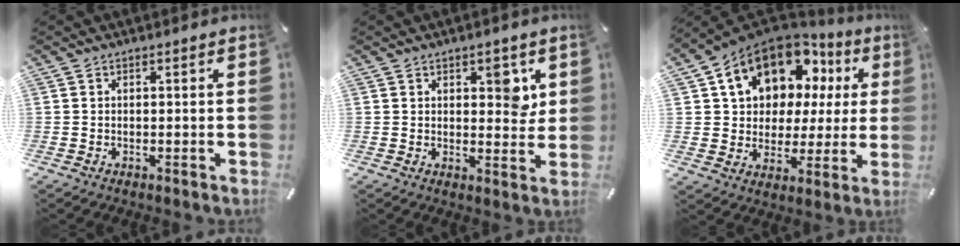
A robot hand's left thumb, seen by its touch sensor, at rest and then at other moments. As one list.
[{"total": 5.6, "force": [2.3, 3.3, 3.9], "torque": [-0.027, -0.015, 0.029]}, {"total": 16.6, "force": [9.1, 11.4, 8.0], "torque": [-0.147, -0.050, 0.167]}]